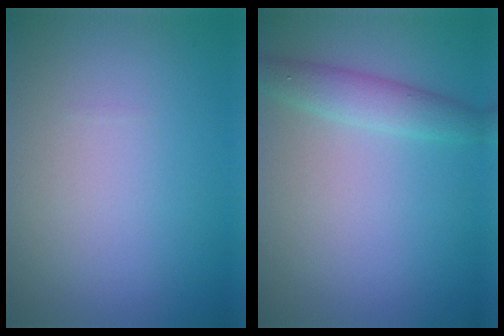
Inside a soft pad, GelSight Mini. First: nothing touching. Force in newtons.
{"total": 2.6, "press": 2.6, "slide": 0.1}